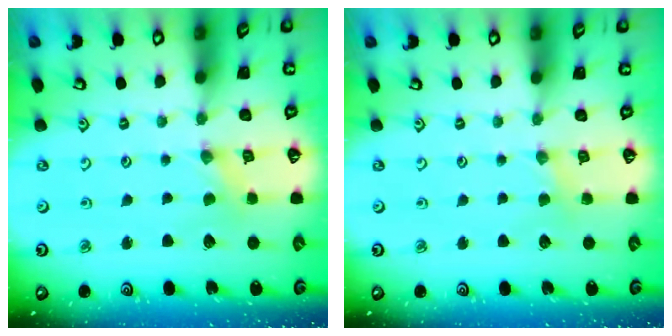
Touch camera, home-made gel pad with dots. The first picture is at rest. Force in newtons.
{"total": 2.1, "press": 2.1, "slide": 0.4}